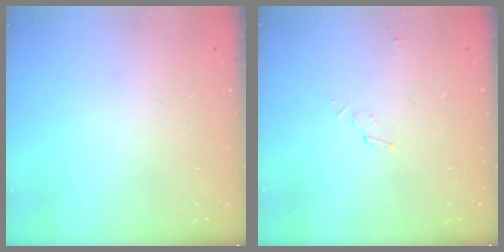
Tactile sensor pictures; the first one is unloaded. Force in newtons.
{"total": 2.9, "press": 2.9, "slide": 0.3}